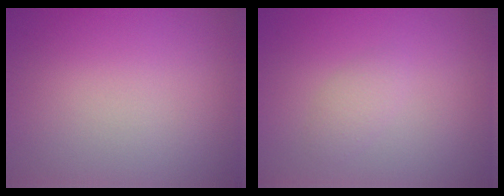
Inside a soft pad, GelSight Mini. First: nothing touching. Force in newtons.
{"total": 1.2, "press": 1.2, "slide": 0.0}